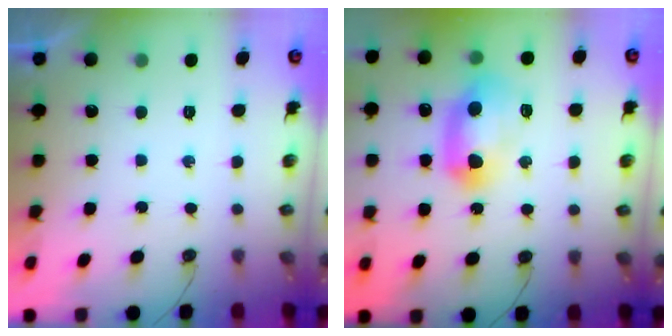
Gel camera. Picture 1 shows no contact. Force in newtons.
{"total": 13.5, "press": 13.4, "slide": 0.9}